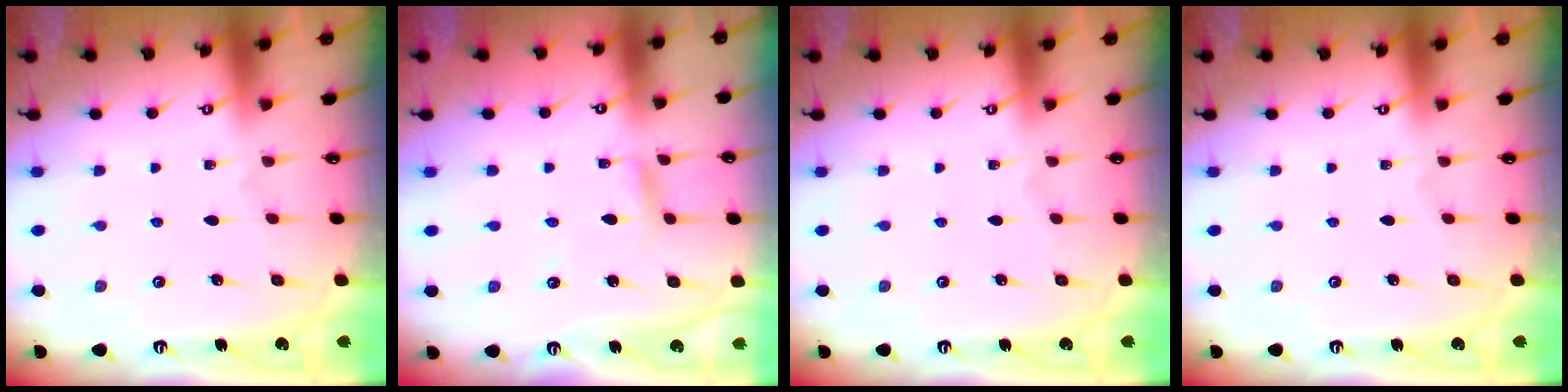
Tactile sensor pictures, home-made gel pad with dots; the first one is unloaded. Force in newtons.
{"total": 2.8, "press": 2.8, "slide": 0.1}
{"total": 0.0}
{"total": 0.0}